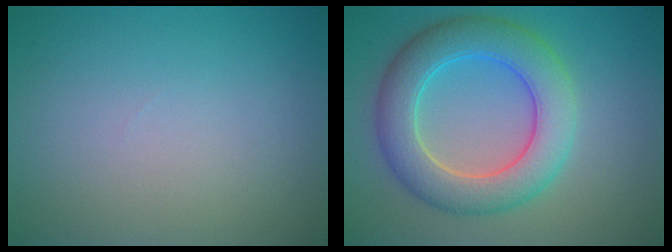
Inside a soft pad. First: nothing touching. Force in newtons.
{"total": 7.3, "press": 7.3, "slide": 0.2}